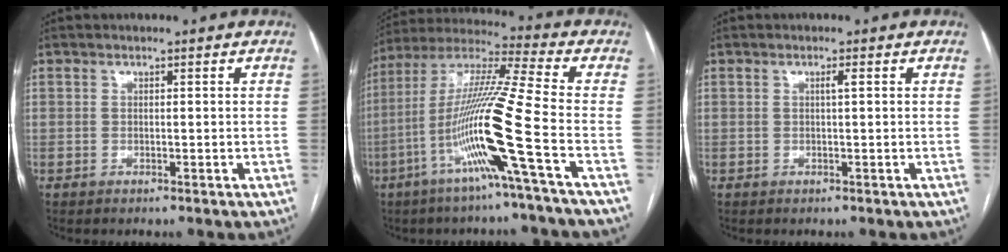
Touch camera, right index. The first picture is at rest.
{"total": 16.3, "force": [-5.9, -2.2, 15.0], "torque": [-0.297, -0.010, -0.121]}
{"total": 0.9, "force": [0.2, -0.1, 0.8], "torque": [-0.015, 0.002, 0.004]}